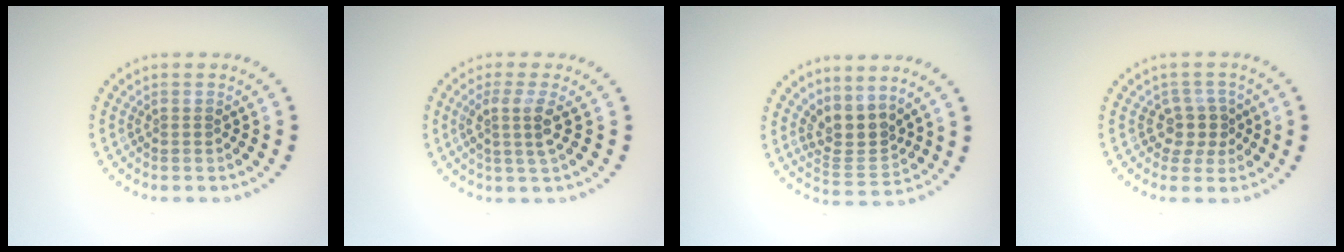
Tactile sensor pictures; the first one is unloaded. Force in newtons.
{"total": 2.6, "press": 2.1, "slide": 1.6}
{"total": 3.2, "press": 2.5, "slide": 2.1}
{"total": 2.4, "press": 1.8, "slide": 1.7}